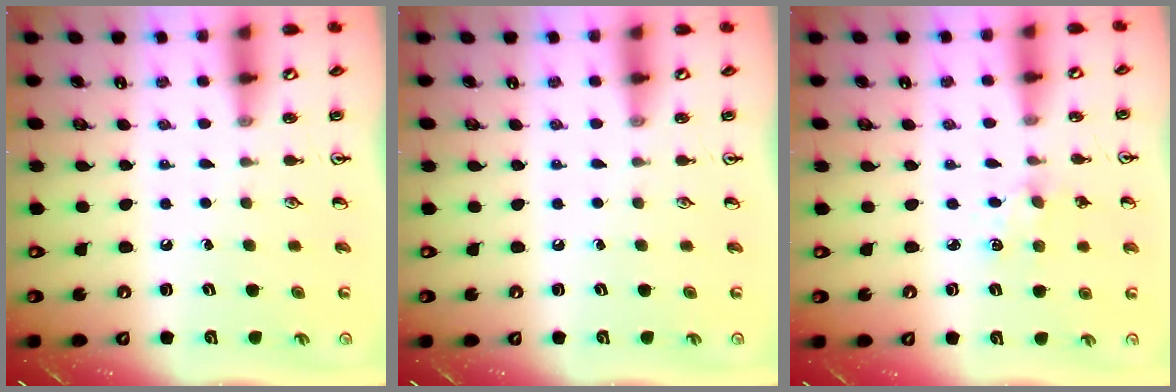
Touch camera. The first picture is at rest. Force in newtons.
{"total": 0.0}
{"total": 3.5, "press": 3.4, "slide": 0.5}